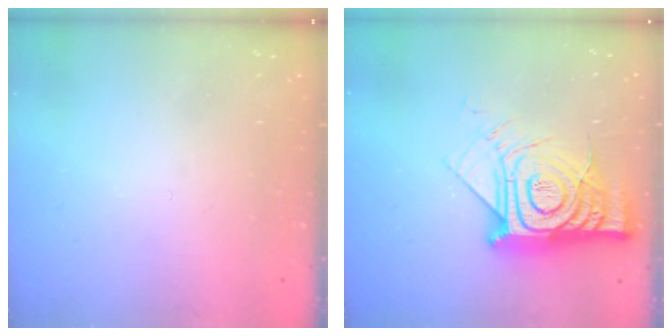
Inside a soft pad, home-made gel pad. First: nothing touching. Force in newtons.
{"total": 17.1, "press": 17.0, "slide": 1.5}